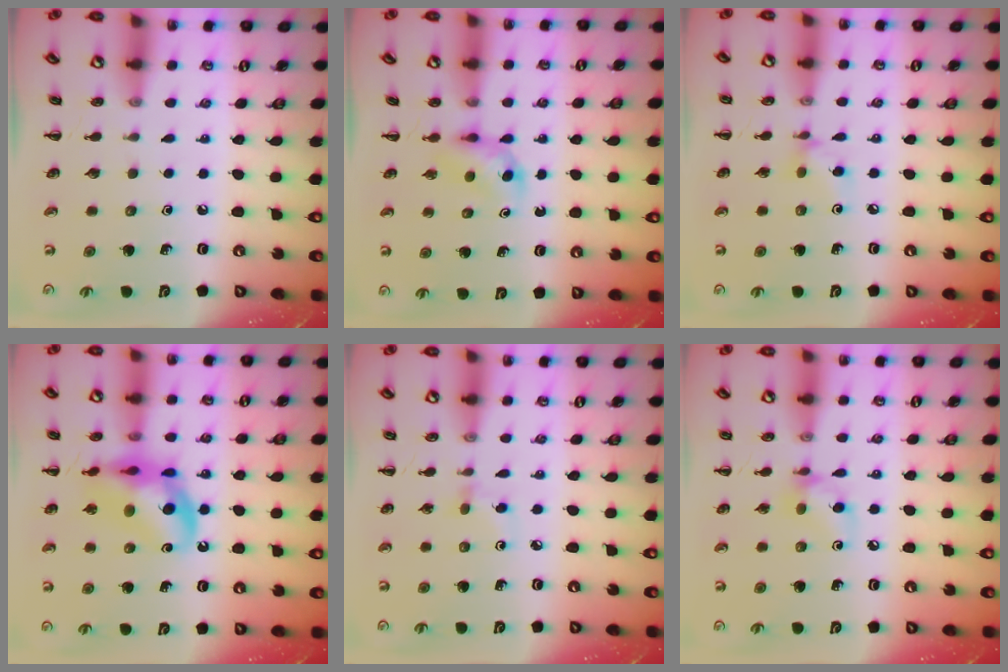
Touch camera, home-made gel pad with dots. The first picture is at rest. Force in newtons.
{"total": 3.6, "press": 3.4, "slide": 1.3}
{"total": 3.9, "press": 3.8, "slide": 0.8}
{"total": 15.6, "press": 15.1, "slide": 3.8}
{"total": 2.6, "press": 2.4, "slide": 1.1}
{"total": 7.2, "press": 7.2, "slide": 0.7}